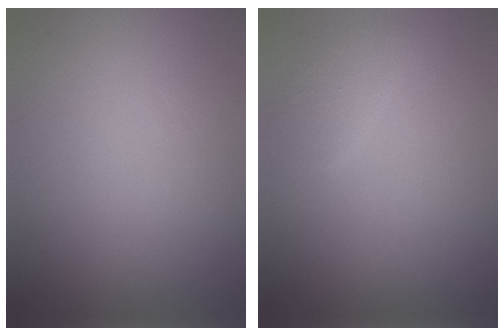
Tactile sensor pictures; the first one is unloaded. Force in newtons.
{"total": 1.4, "press": 1.4, "slide": 0.1}